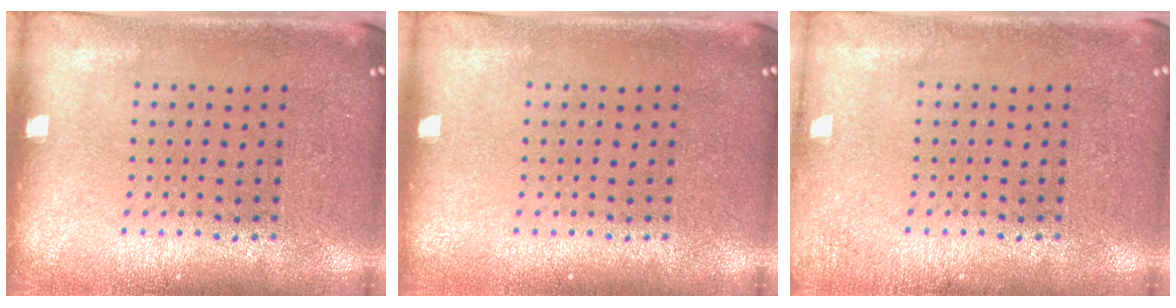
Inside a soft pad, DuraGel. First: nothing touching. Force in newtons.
{"total": 0.0}
{"total": 1.2, "press": 1.1, "slide": 0.2}